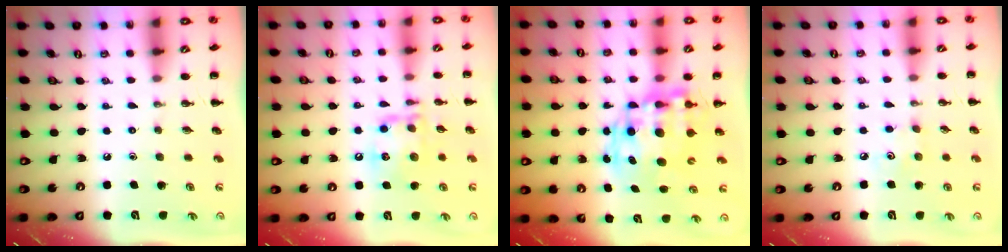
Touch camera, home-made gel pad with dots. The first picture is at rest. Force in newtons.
{"total": 14.4, "press": 14.2, "slide": 1.8}
{"total": 14.3, "press": 14.0, "slide": 3.2}
{"total": 3.8, "press": 3.6, "slide": 1.0}